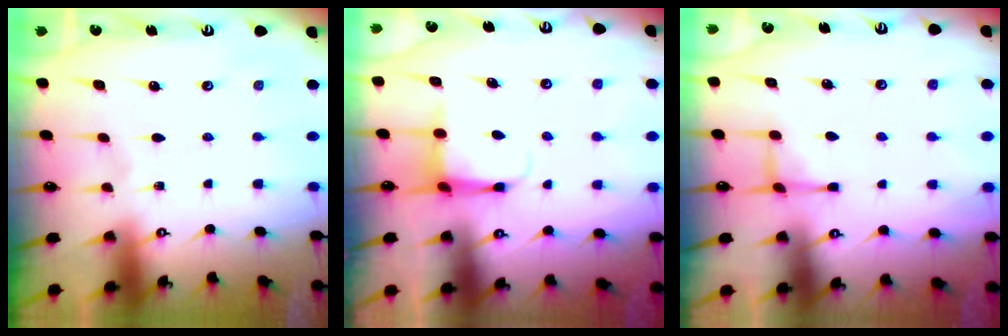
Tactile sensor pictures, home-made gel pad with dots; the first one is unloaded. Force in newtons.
{"total": 4.2, "press": 4.2, "slide": 0.2}
{"total": 3.9, "press": 3.8, "slide": 0.7}